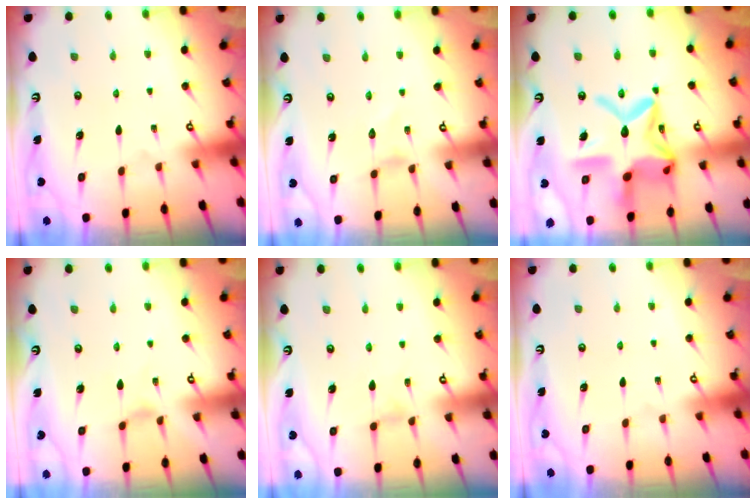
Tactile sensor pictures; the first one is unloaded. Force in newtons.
{"total": 0.0}
{"total": 21.4, "press": 21.4, "slide": 1.6}
{"total": 0.8, "press": 0.8, "slide": 0.2}
{"total": 0.7, "press": 0.7, "slide": 0.2}
{"total": 0.0}